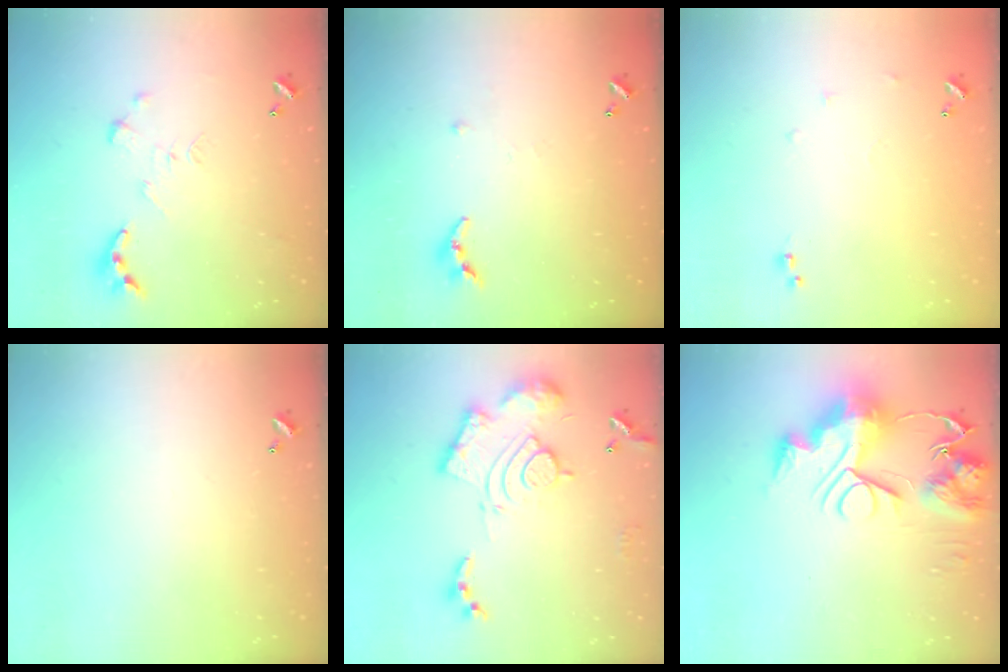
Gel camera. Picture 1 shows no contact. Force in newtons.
{"total": 6.4, "press": 6.4, "slide": 0.5}
{"total": 6.3, "press": 6.3, "slide": 0.7}
{"total": 0.0}
{"total": 19.2, "press": 19.1, "slide": 1.8}
{"total": 14.3, "press": 14.2, "slide": 1.6}